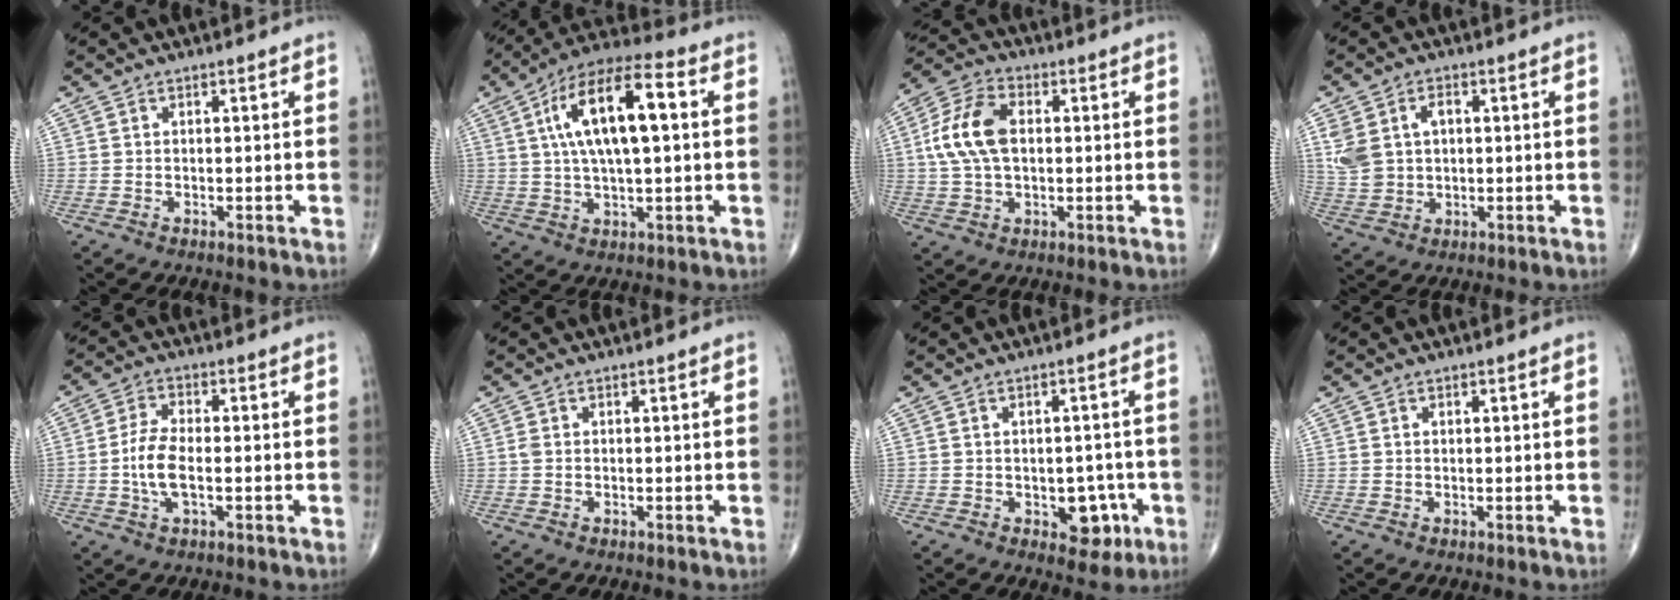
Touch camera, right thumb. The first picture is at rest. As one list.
[{"total": 16.1, "force": [3.2, 5.7, 14.7], "torque": [-0.261, 0.025, 0.049]}, {"total": 11.2, "force": [1.1, 6.8, 8.9], "torque": [-0.181, 0.020, 0.018]}, {"total": 8.1, "force": [1.8, 5.8, 5.4], "torque": [-0.100, 0.007, 0.044]}, {"total": 6.7, "force": [-1.1, 2.9, 5.9], "torque": [-0.128, 0.008, -0.024]}, {"total": 0.7, "force": [0.0, 0.5, 0.5], "torque": [-0.012, 0.000, 0.000]}, {"total": 6.3, "force": [-2.2, 4.1, 4.2], "torque": [-0.018, 0.012, -0.021]}, {"total": 0.0}]